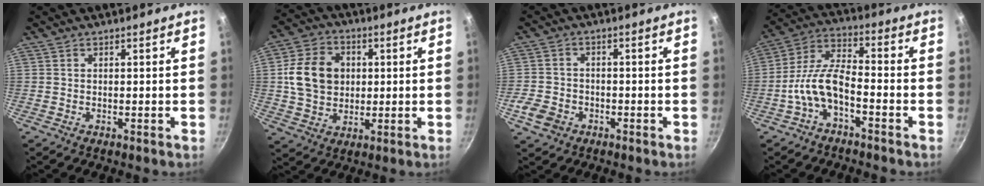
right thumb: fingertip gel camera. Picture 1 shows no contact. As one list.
[{"total": 12.9, "force": [1.7, 10.2, 7.6], "torque": [-0.112, 0.006, 0.026]}, {"total": 5.7, "force": [-2.7, 4.3, 2.6], "torque": [-0.052, 0.024, -0.050]}, {"total": 9.3, "force": [-4.1, 4.1, 7.3], "torque": [-0.148, 0.044, -0.086]}]